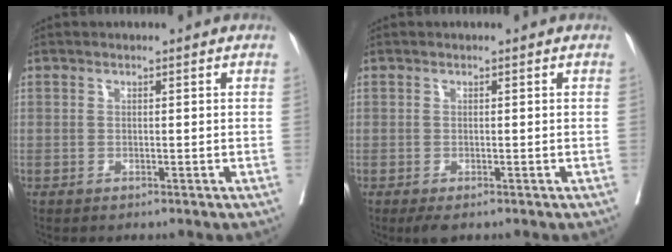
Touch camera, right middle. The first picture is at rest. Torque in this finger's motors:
{"motor_torque": [0.45, -0.21, -0.01, 0.02]}